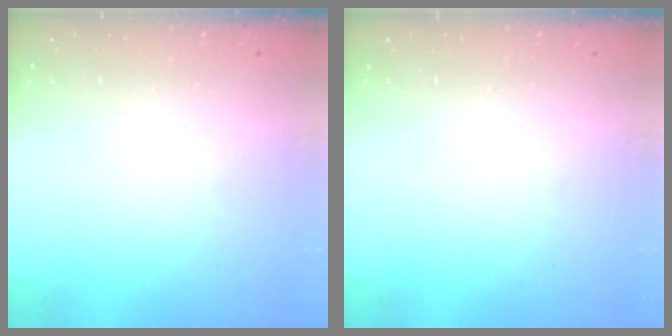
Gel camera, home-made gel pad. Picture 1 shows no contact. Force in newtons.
{"total": 0.0}